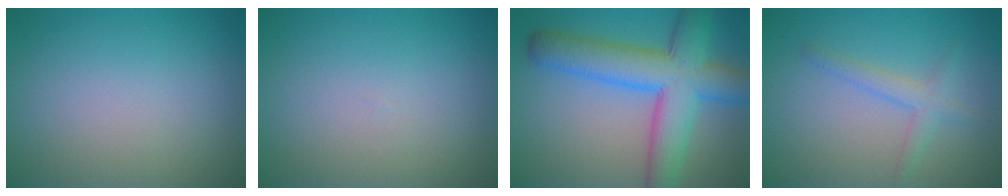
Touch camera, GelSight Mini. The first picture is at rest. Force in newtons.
{"total": 0.0}
{"total": 9.3, "press": 9.3, "slide": 0.3}
{"total": 2.0, "press": 2.0, "slide": 0.1}